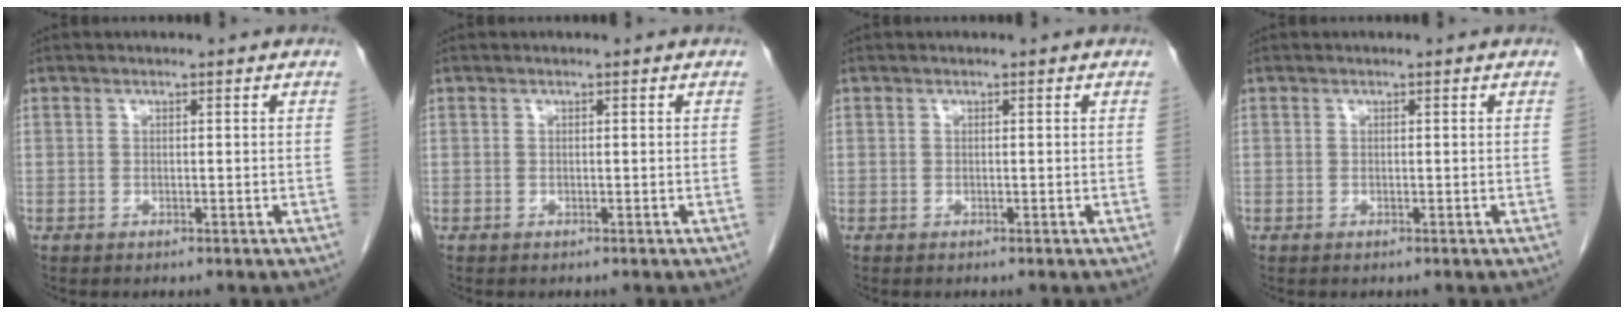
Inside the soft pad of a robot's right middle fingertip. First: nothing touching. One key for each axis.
{"total": 0.0}
{"total": 0.0}
{"total": 0.0}